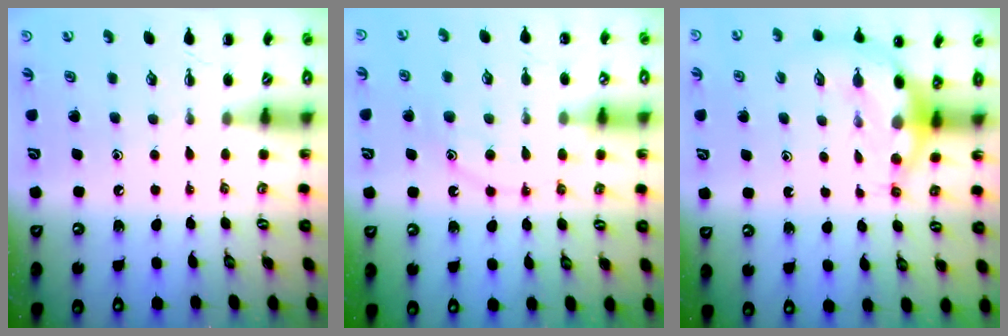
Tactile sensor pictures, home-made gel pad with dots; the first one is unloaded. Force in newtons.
{"total": 11.9, "press": 11.9, "slide": 0.8}
{"total": 6.7, "press": 6.5, "slide": 1.9}